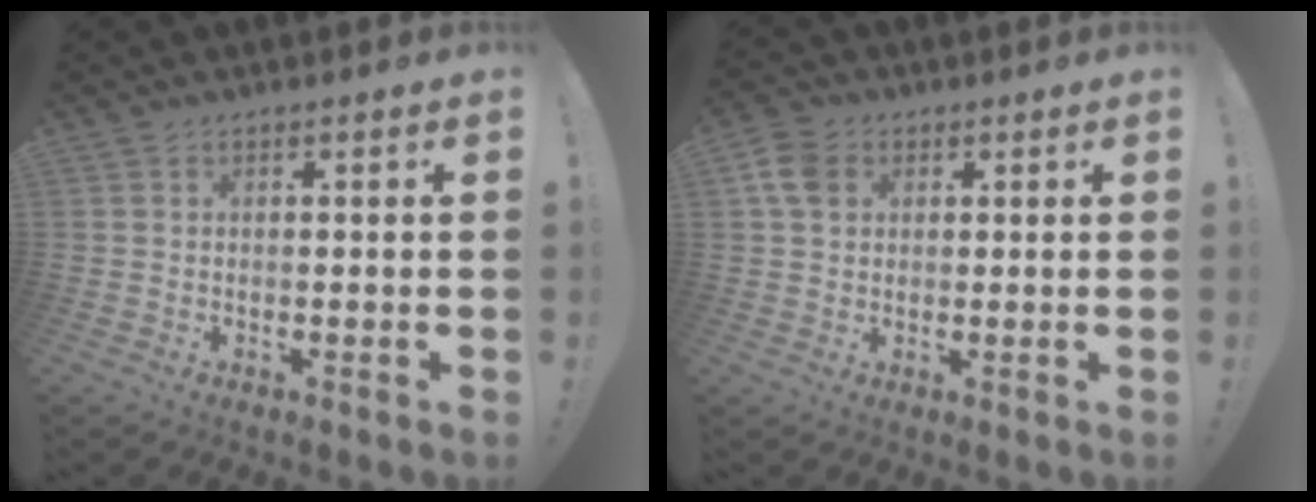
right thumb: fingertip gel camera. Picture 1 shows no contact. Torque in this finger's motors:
{"motor_torque": [0.12, -0.26, 0.20, 0.16, -0.04]}